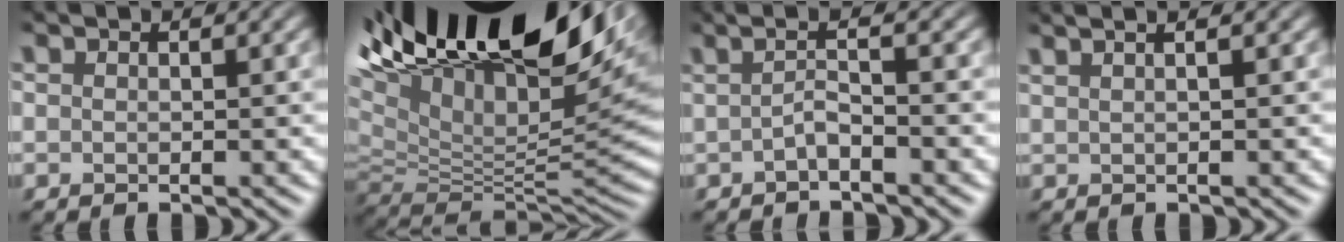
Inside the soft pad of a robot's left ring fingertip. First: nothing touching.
{"total": 17.7, "force": [9.1, 7.2, 13.3], "torque": [-0.210, 0.032, 0.173]}
{"total": 2.3, "force": [-1.1, 0.3, 2.0], "torque": [-0.027, 0.001, -0.029]}
{"total": 3.4, "force": [2.0, 1.2, 2.5], "torque": [0.003, 0.030, -0.012]}